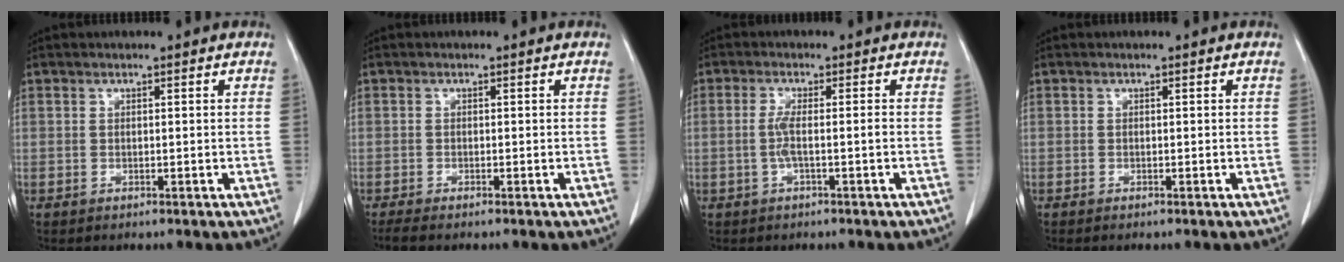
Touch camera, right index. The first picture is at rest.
{"total": 2.4, "force": [-2.0, 0.0, 1.3], "torque": [-0.021, -0.005, -0.030]}
{"total": 2.8, "force": [-0.7, -0.1, 2.7], "torque": [-0.055, 0.001, -0.012]}
{"total": 0.6, "force": [-0.5, 0.0, 0.3], "torque": [-0.007, -0.001, -0.007]}